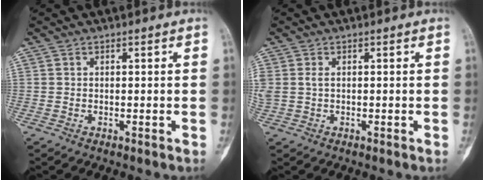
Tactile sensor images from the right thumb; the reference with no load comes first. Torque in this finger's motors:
{"motor_torque": [0.24, 0.26, 0.61, 0.07, 0.05]}